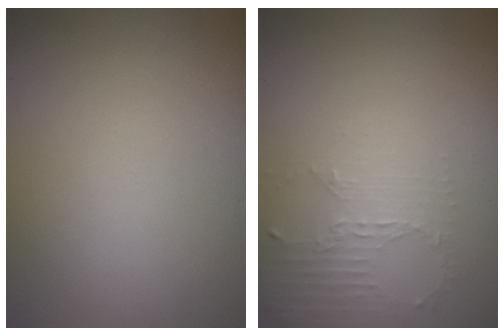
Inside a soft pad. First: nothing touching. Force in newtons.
{"total": 2.2, "press": 1.6, "slide": 1.5}